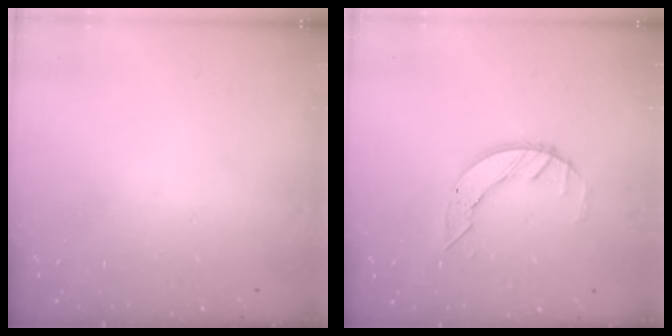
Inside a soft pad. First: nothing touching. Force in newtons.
{"total": 5.7, "press": 5.7, "slide": 0.6}